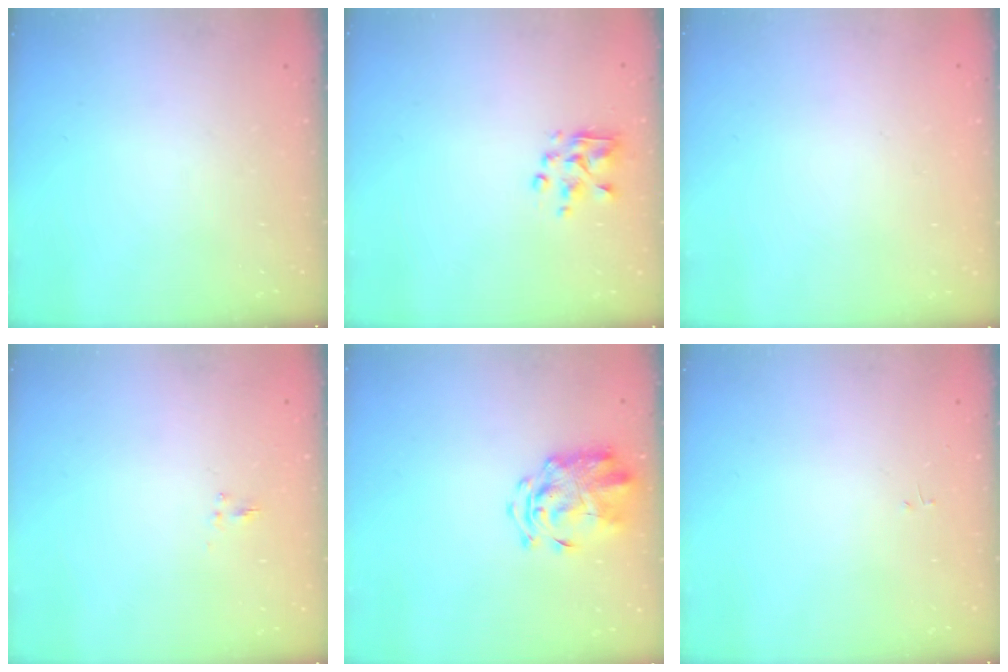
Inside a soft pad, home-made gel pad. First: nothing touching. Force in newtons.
{"total": 3.8, "press": 3.8, "slide": 0.6}
{"total": 1.7, "press": 1.7, "slide": 0.2}
{"total": 1.0, "press": 0.8, "slide": 0.6}
{"total": 3.1, "press": 2.9, "slide": 1.0}
{"total": 0.0}